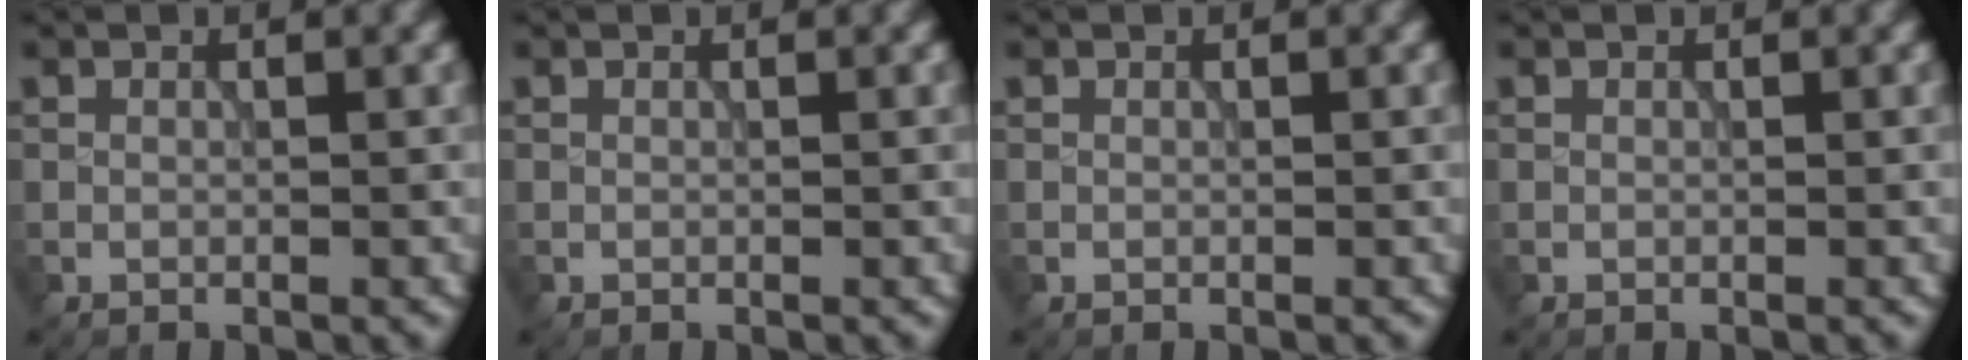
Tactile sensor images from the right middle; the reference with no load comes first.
{"total": 0.0}
{"total": 0.0}
{"total": 0.0}